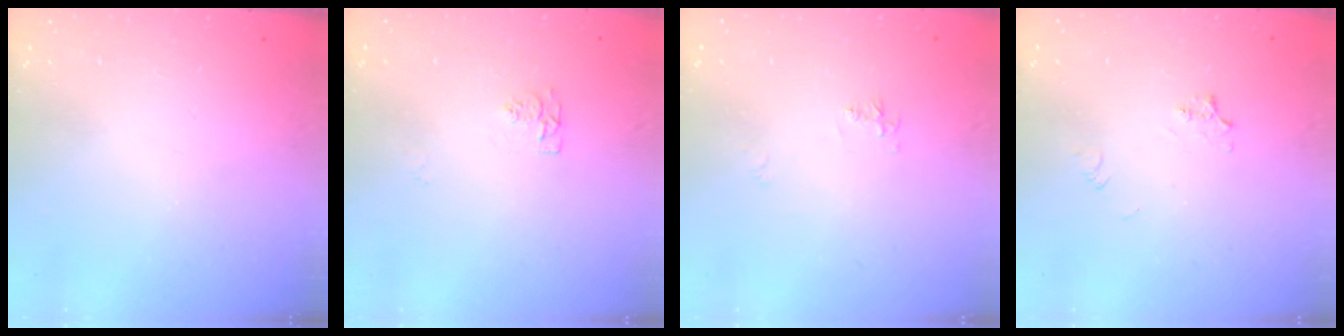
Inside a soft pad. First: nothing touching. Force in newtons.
{"total": 4.3, "press": 4.3, "slide": 0.8}
{"total": 4.9, "press": 4.9, "slide": 0.6}
{"total": 4.3, "press": 4.2, "slide": 0.5}